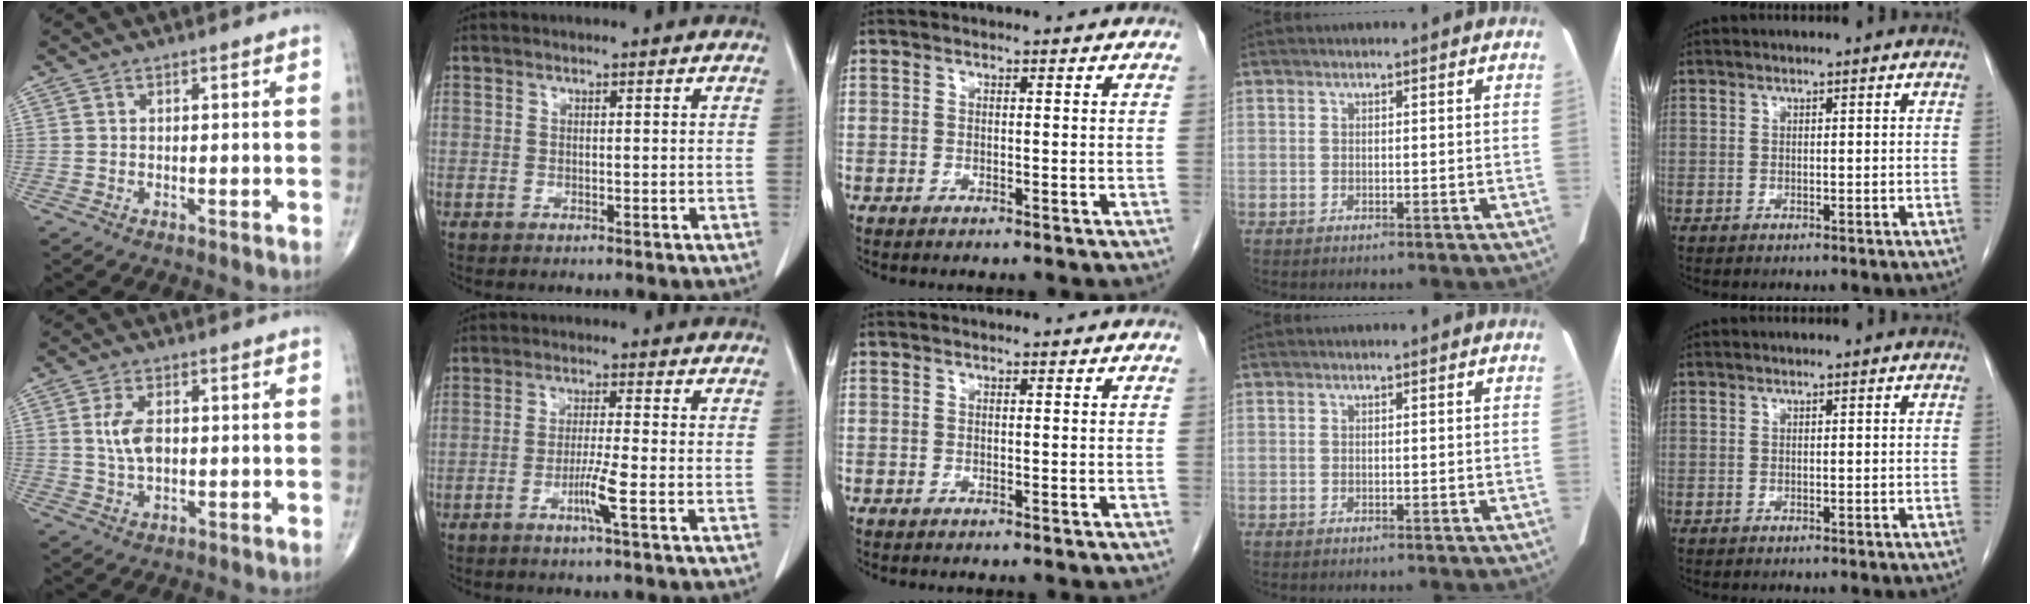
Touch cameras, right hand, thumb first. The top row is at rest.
{"thumb": {"total": 5.5, "force": [0.6, 3.0, 4.6], "torque": [-0.089, -0.001, 0.013]}, "index": {"total": 4.2, "force": [-1.8, -0.7, 3.8], "torque": [-0.074, -0.009, -0.037]}}